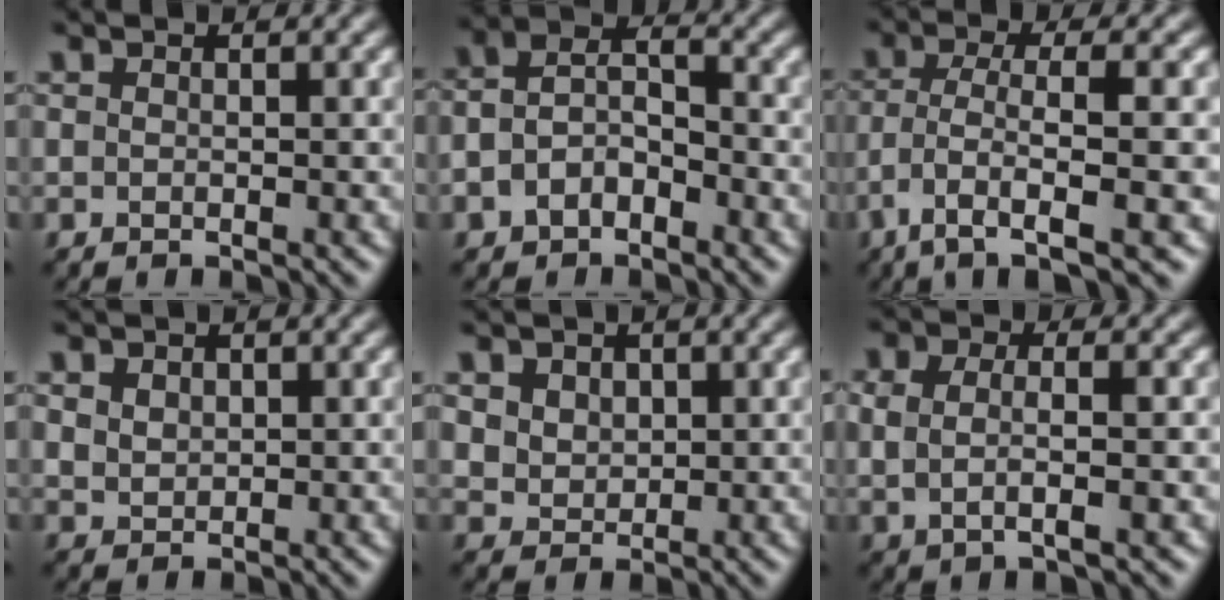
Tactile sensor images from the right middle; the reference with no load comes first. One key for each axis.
{"total": 3.8, "fx": -1.2, "fy": 2.5, "fz": 2.6, "tx": -0.053, "ty": 0.007, "tz": -0.029}
{"total": 5.9, "fx": -2.3, "fy": 1.5, "fz": 5.2, "tx": -0.096, "ty": 0.005, "tz": -0.040}
{"total": 2.1, "fx": 1.1, "fy": 1.6, "fz": 0.9, "tx": -0.021, "ty": 0.007, "tz": 0.020}
{"total": 4.0, "fx": 2.0, "fy": 3.0, "fz": 1.9, "tx": -0.053, "ty": 0.008, "tz": 0.036}
{"total": 4.2, "fx": 0.7, "fy": 2.1, "fz": 3.5, "tx": -0.051, "ty": 0.004, "tz": 0.000}